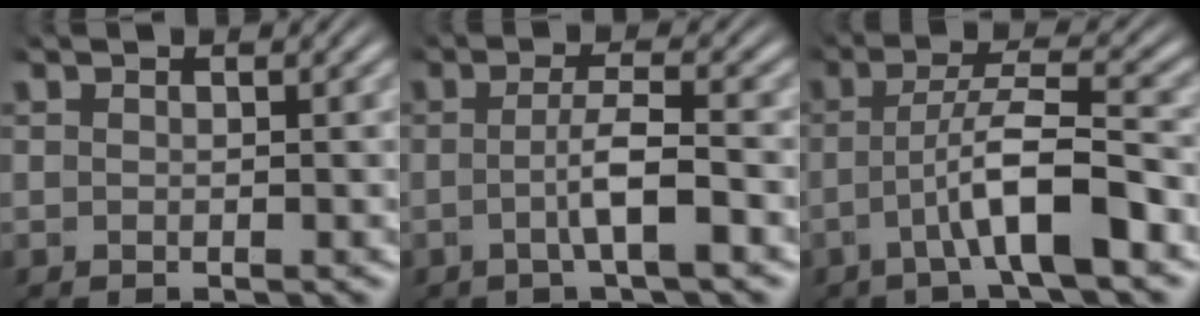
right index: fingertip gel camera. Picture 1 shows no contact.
{"total": 3.1, "force": [-1.1, 0.1, 2.9], "torque": [-0.046, 0.001, -0.021]}
{"total": 5.0, "force": [-1.9, 1.0, 4.5], "torque": [-0.080, 0.004, -0.034]}